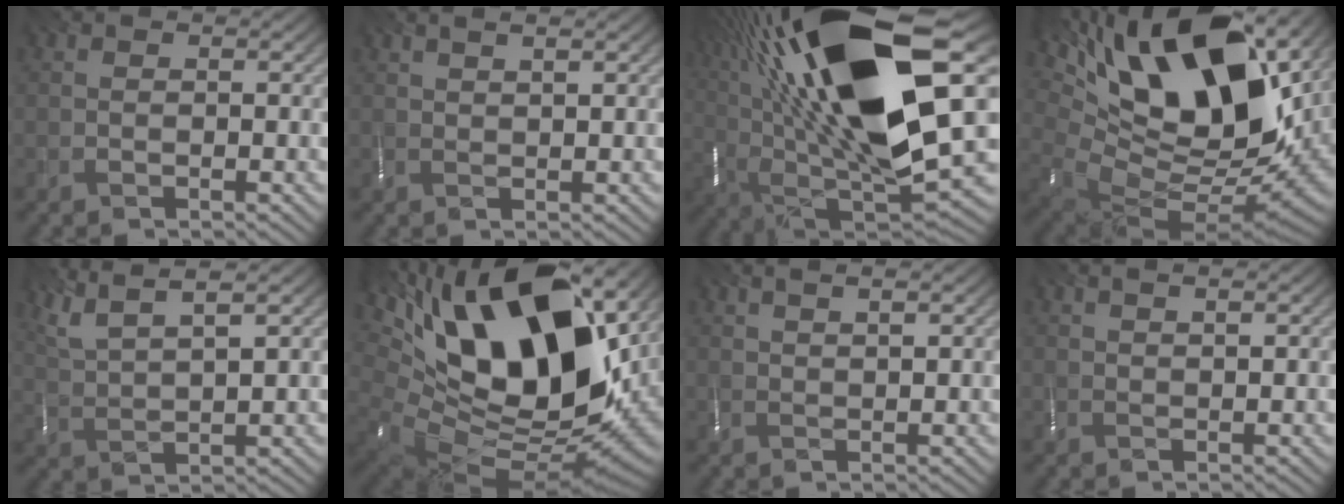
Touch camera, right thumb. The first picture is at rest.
{"total": 1.9, "force": [1.3, 0.0, 1.4], "torque": [-0.024, 0.002, 0.027]}
{"total": 22.5, "force": [6.2, 9.3, 19.5], "torque": [-0.377, 0.031, 0.103]}
{"total": 19.3, "force": [7.0, 9.4, 15.4], "torque": [-0.303, 0.023, 0.123]}
{"total": 7.9, "force": [5.7, 1.4, 5.2], "torque": [-0.123, 0.018, 0.108]}
{"total": 20.0, "force": [5.4, 10.3, 16.2], "torque": [-0.331, 0.003, 0.100]}
{"total": 2.2, "force": [1.5, 0.1, 1.7], "torque": [-0.028, 0.003, 0.029]}
{"total": 1.3, "force": [0.9, -0.1, 0.9], "torque": [-0.019, 0.004, 0.021]}